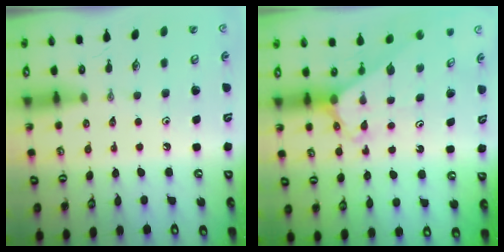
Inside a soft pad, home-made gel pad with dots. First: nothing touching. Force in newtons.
{"total": 2.6, "press": 2.6, "slide": 0.2}